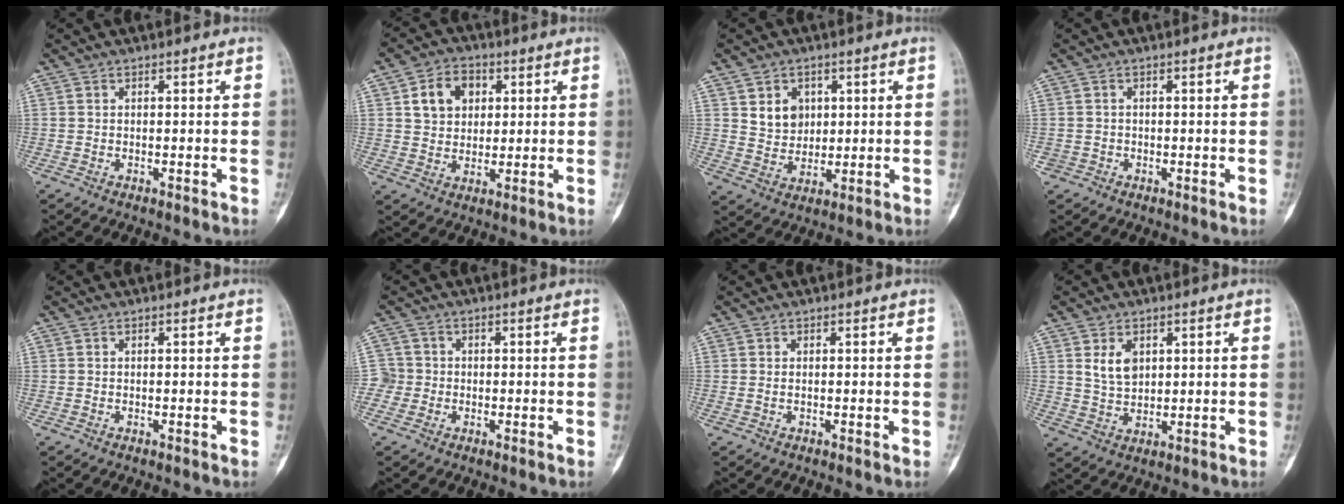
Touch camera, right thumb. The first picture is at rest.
{"total": 8.3, "force": [2.6, 6.5, 4.6], "torque": [-0.044, -0.005, 0.043]}
{"total": 6.4, "force": [2.2, 5.2, 3.0], "torque": [-0.026, -0.014, 0.046]}
{"total": 1.0, "force": [-0.4, 0.9, -0.2], "torque": [0.010, 0.007, -0.011]}
{"total": 0.0}
{"total": 3.2, "force": [-0.7, 3.1, -0.1], "torque": [0.022, 0.011, -0.021]}
{"total": 0.0}
{"total": 5.2, "force": [2.0, 3.4, 3.3], "torque": [-0.047, -0.014, 0.043]}